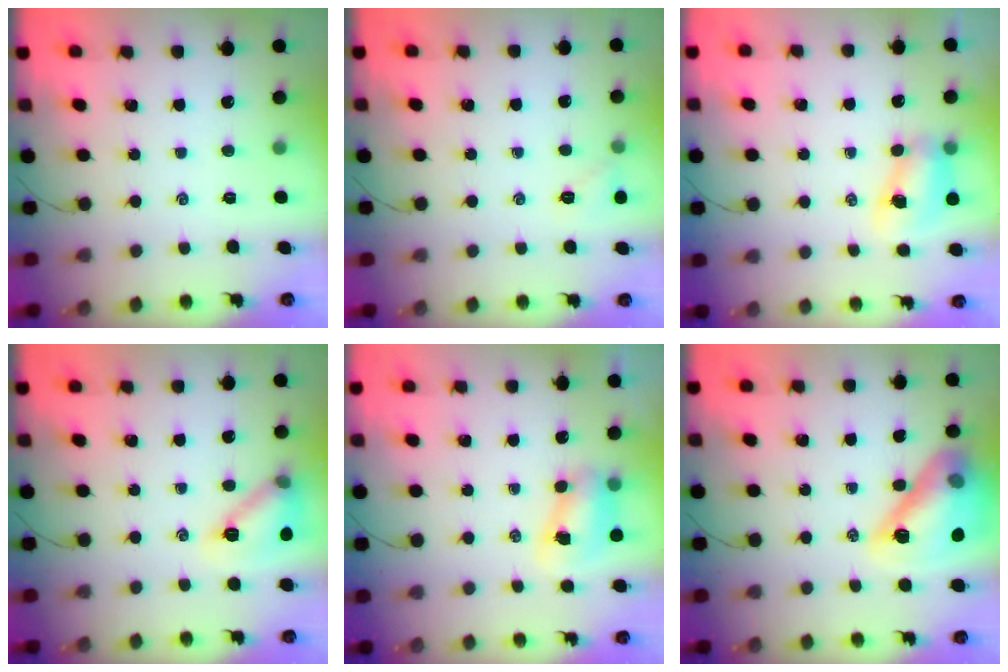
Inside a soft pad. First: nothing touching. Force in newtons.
{"total": 4.9, "press": 4.7, "slide": 1.5}
{"total": 8.4, "press": 8.3, "slide": 1.2}
{"total": 13.3, "press": 13.3, "slide": 0.9}
{"total": 8.2, "press": 8.1, "slide": 1.2}
{"total": 19.9, "press": 19.8, "slide": 2.7}